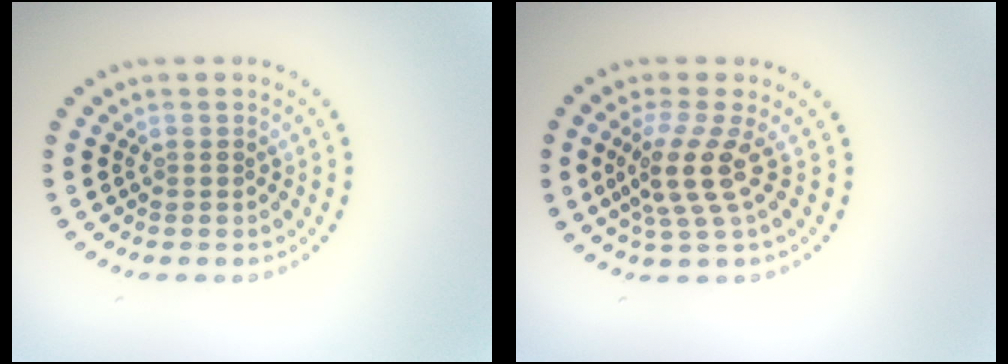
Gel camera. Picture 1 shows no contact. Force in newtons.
{"total": 3.6, "press": 2.6, "slide": 2.5}